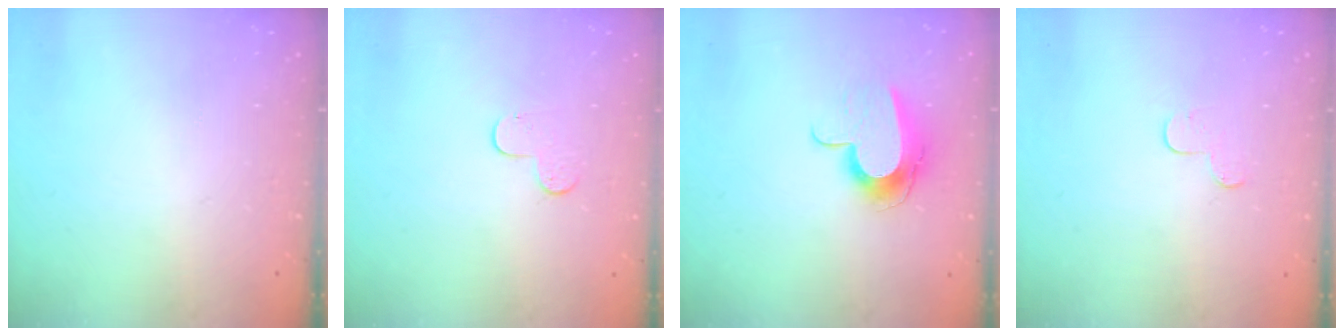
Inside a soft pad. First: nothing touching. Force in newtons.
{"total": 5.9, "press": 5.8, "slide": 0.6}
{"total": 11.8, "press": 11.7, "slide": 0.7}
{"total": 4.5, "press": 4.5, "slide": 0.2}